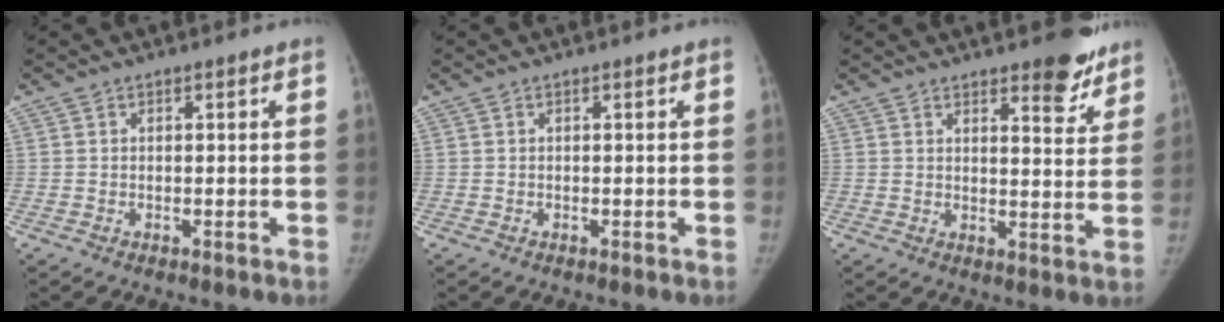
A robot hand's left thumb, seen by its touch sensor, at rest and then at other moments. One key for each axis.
{"total": 0.0}
{"total": 8.1, "fx": 6.0, "fy": 2.7, "fz": 4.8, "tx": -0.030, "ty": -0.040, "tz": 0.078}